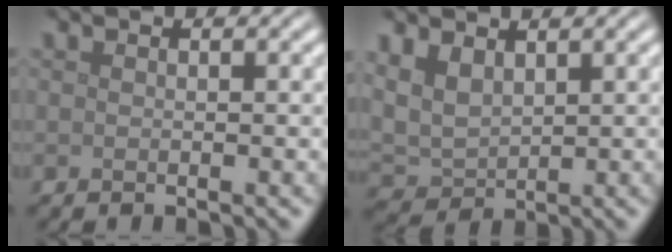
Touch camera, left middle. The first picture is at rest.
{"total": 3.5, "force": [1.8, 2.0, 2.1], "torque": [-0.054, -0.003, 0.038]}